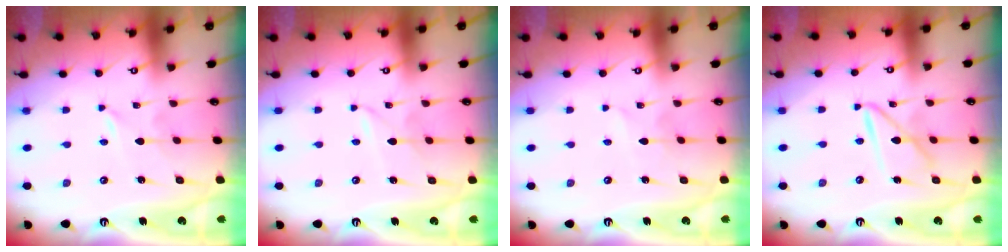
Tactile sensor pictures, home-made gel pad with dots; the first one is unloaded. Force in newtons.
{"total": 0.9, "press": 0.9, "slide": 0.2}
{"total": 2.9, "press": 2.9, "slide": 0.4}
{"total": 9.8, "press": 9.8, "slide": 0.9}